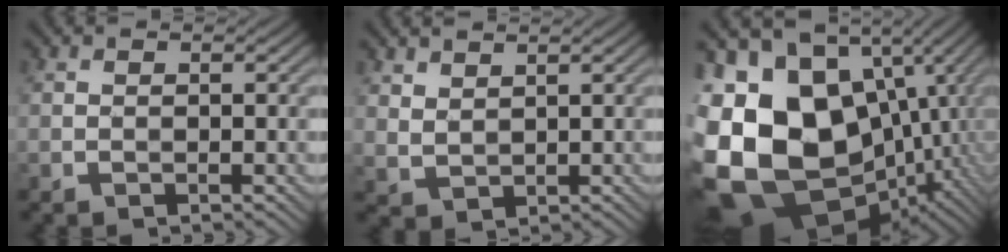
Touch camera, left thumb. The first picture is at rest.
{"total": 2.2, "force": [1.8, 1.1, 0.6], "torque": [-0.019, -0.003, 0.047]}
{"total": 22.1, "force": [-2.3, 17.2, 13.7], "torque": [-0.306, -0.035, -0.009]}